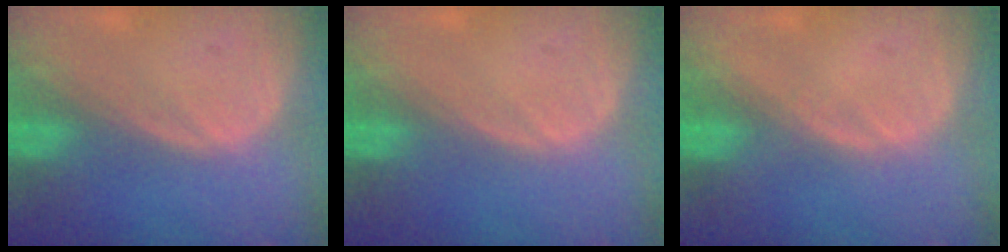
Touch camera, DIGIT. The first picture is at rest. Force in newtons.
{"total": 0.0}
{"total": 0.7, "press": 0.5, "slide": 0.4}